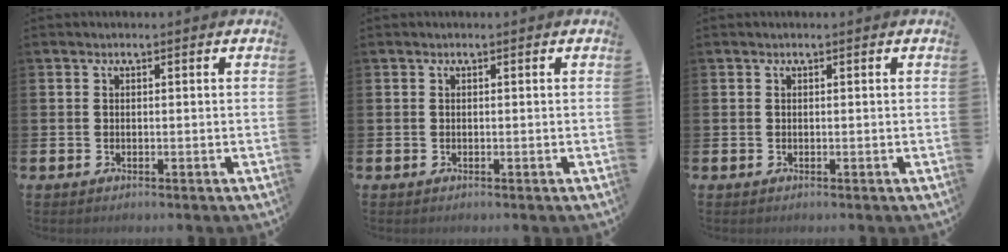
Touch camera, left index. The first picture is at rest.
{"total": 0.0}
{"total": 0.0}